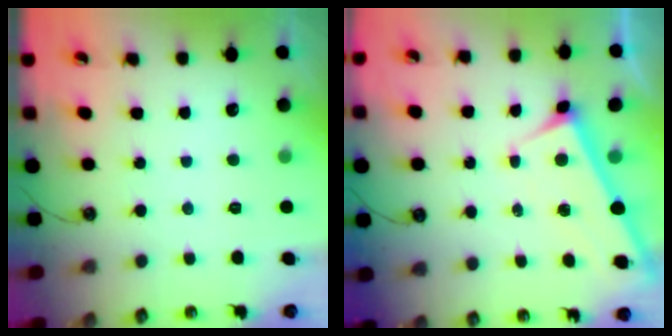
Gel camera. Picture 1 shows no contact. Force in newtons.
{"total": 2.8, "press": 2.8, "slide": 0.4}